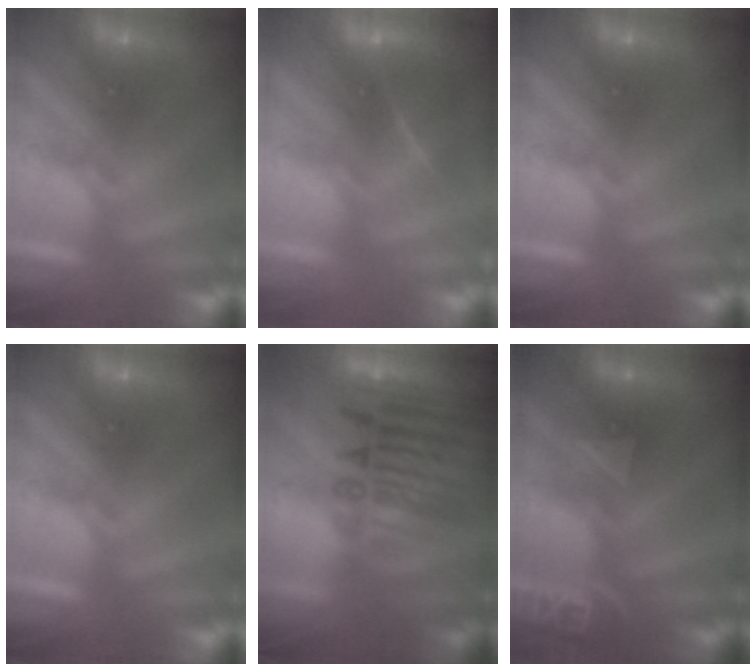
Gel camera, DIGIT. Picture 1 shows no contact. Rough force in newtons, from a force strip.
{"total": 2.8}
{"total": 0.0}
{"total": 0.0}
{"total": 9.1}
{"total": 2.4}